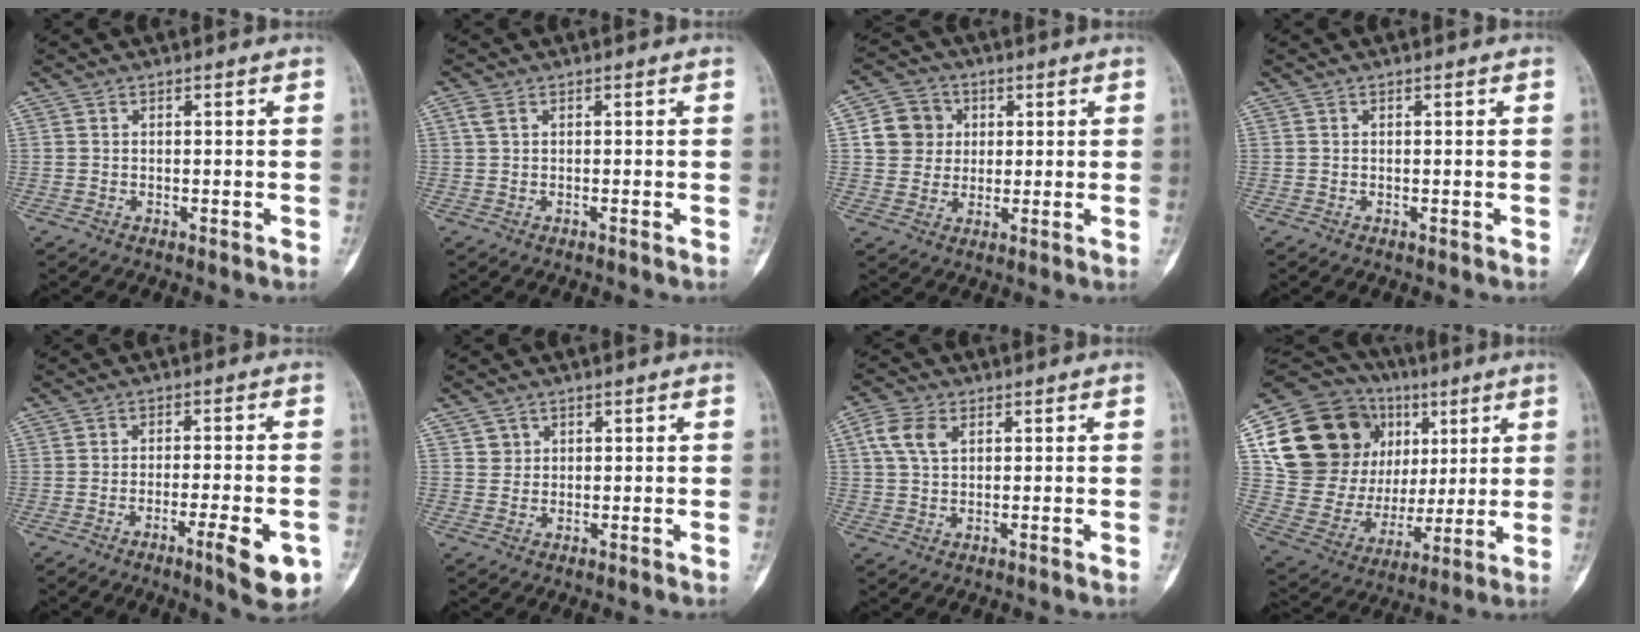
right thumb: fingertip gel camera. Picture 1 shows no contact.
{"total": 1.3, "force": [0.2, 0.5, 1.2], "torque": [-0.037, 0.008, 0.007]}
{"total": 7.8, "force": [1.7, 7.1, 2.7], "torque": [-0.019, 0.003, 0.024]}
{"total": 0.0}
{"total": 8.8, "force": [-4.1, 1.7, 7.7], "torque": [-0.104, 0.005, -0.054]}
{"total": 1.8, "force": [1.0, 1.5, 0.2], "torque": [0.011, -0.004, 0.012]}
{"total": 5.6, "force": [1.8, 3.3, 4.1], "torque": [-0.090, 0.011, 0.034]}
{"total": 28.2, "force": [9.2, 20.8, 16.6], "torque": [-0.266, 0.027, 0.177]}